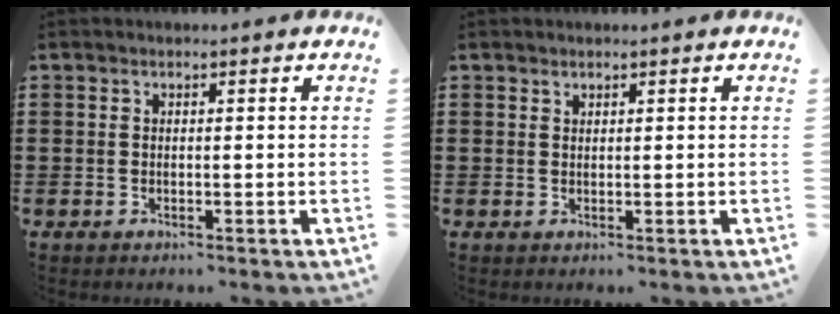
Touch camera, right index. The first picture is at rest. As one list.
[{"total": 0.7, "force": [0.6, 0.3, 0.0], "torque": [-0.001, 0.002, 0.013]}]